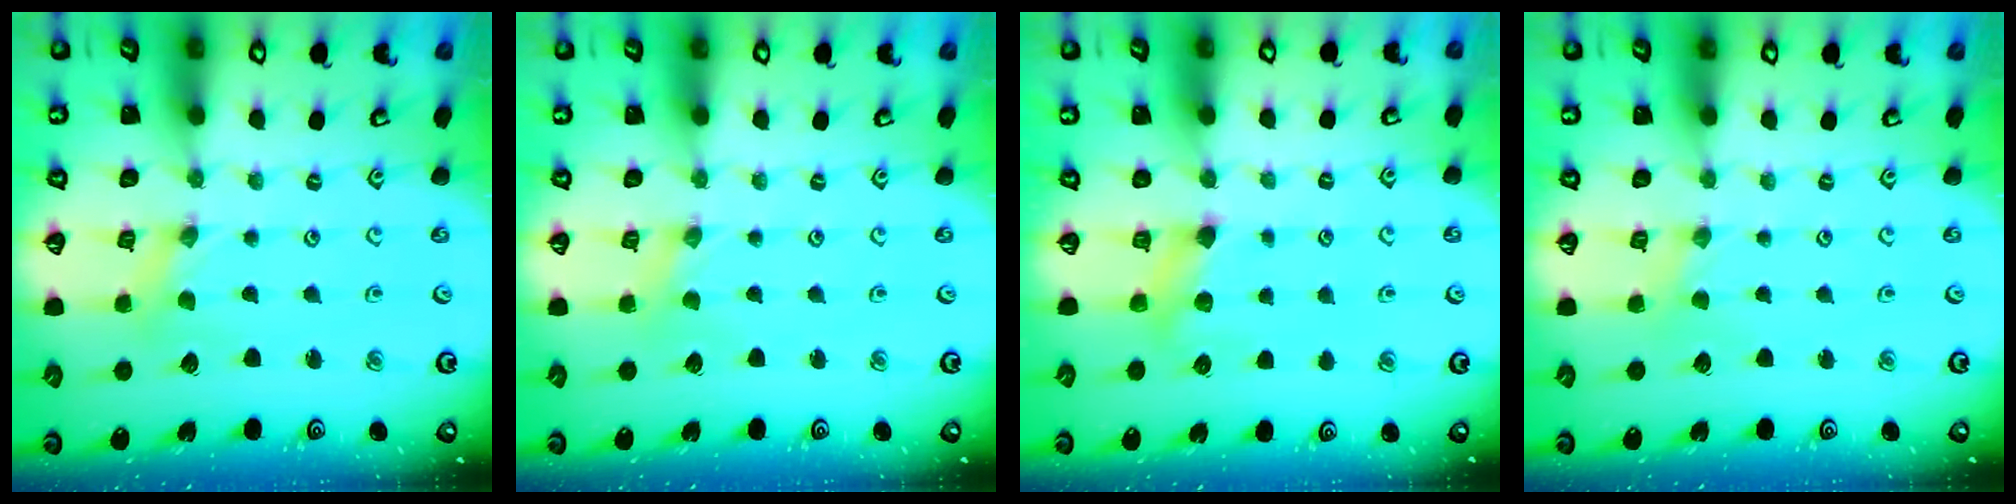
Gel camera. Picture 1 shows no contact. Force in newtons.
{"total": 0.0}
{"total": 5.1, "press": 5.1, "slide": 0.6}
{"total": 0.0}